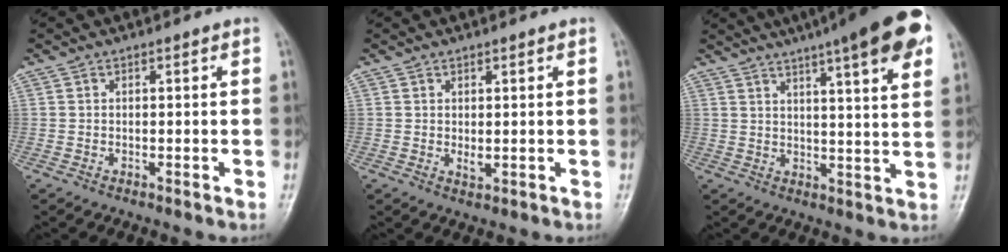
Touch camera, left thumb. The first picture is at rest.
{"total": 1.8, "force": [0.5, 0.7, 1.6], "torque": [-0.026, -0.007, 0.011]}
{"total": 17.9, "force": [10.7, 2.9, 14.0], "torque": [-0.184, -0.016, 0.135]}